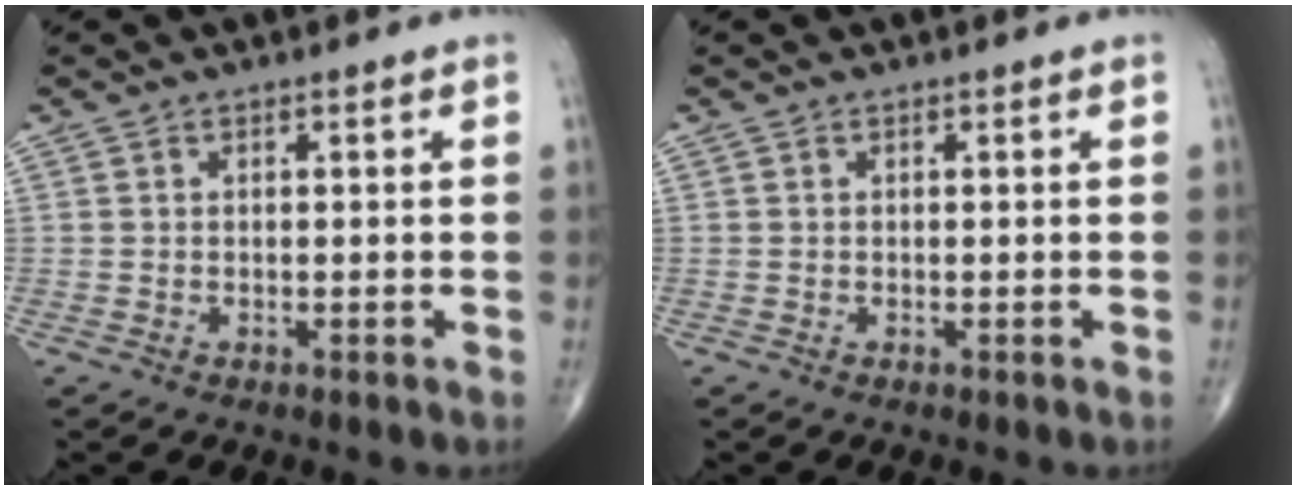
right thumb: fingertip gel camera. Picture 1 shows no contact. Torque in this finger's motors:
{"motor_torque": [-0.10, 0.10, -0.13, -0.13, 0.00]}